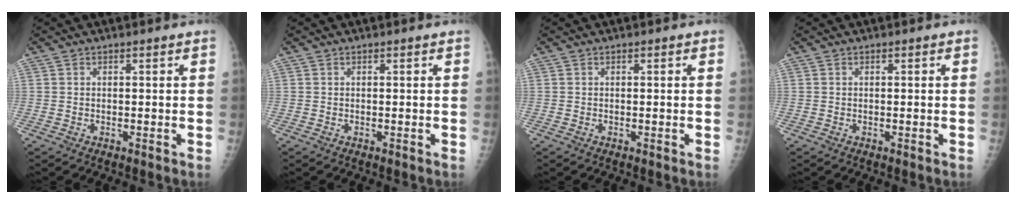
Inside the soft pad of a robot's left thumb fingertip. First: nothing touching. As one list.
[{"total": 0.0}, {"total": 0.0}, {"total": 0.0}]